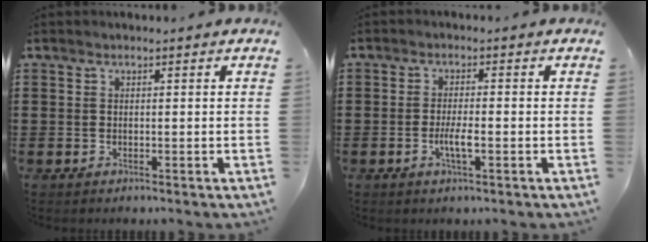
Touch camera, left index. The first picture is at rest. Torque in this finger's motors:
{"motor_torque": [0.07, 0.05, 0.20, 0.07]}